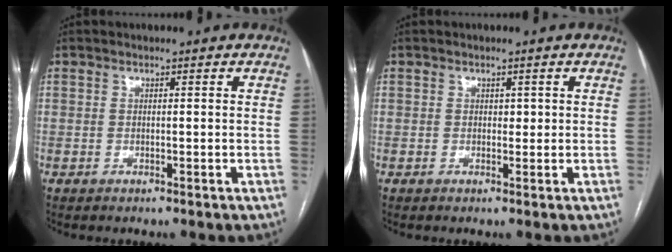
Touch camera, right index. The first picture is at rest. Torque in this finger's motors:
{"motor_torque": [0.17, 0.07, 0.03, 0.01]}